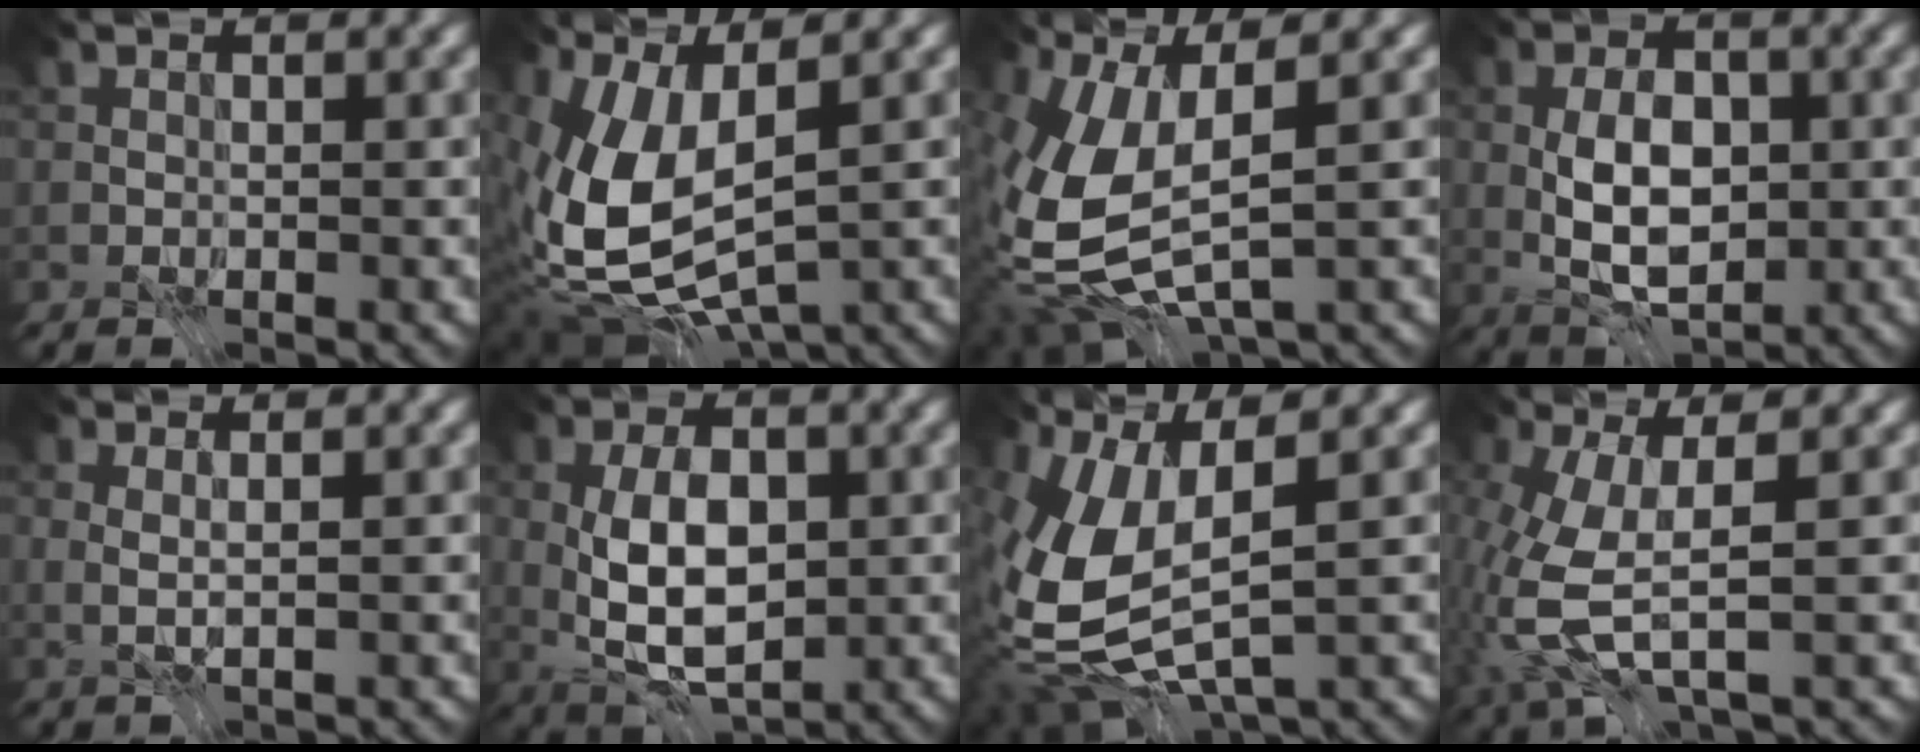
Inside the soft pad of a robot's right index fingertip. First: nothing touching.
{"total": 9.6, "force": [0.1, 4.8, 8.3], "torque": [-0.201, -0.029, 0.008]}
{"total": 10.6, "force": [-1.5, 4.9, 9.3], "torque": [-0.218, -0.019, -0.020]}
{"total": 5.7, "force": [-1.0, 3.2, 4.6], "torque": [-0.082, -0.003, -0.024]}
{"total": 0.9, "force": [0.1, -0.5, 0.7], "torque": [-0.018, -0.005, 0.002]}
{"total": 6.8, "force": [-0.5, 3.6, 5.7], "torque": [-0.110, -0.002, -0.014]}
{"total": 9.7, "force": [-0.4, 4.2, 8.7], "torque": [-0.204, -0.017, -0.002]}
{"total": 7.0, "force": [-1.4, 2.6, 6.4], "torque": [-0.171, -0.012, -0.027]}